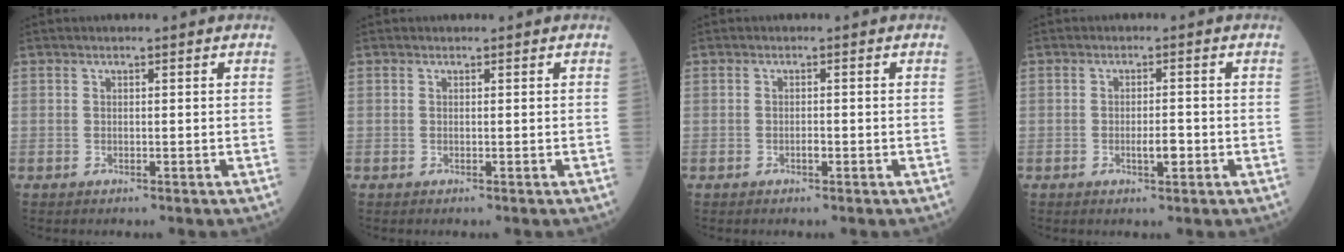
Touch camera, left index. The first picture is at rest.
{"total": 0.0}
{"total": 0.7, "force": [-0.5, 0.3, 0.5], "torque": [-0.008, -0.002, -0.011]}
{"total": 2.4, "force": [-1.0, 0.6, 2.1], "torque": [-0.032, -0.003, -0.016]}